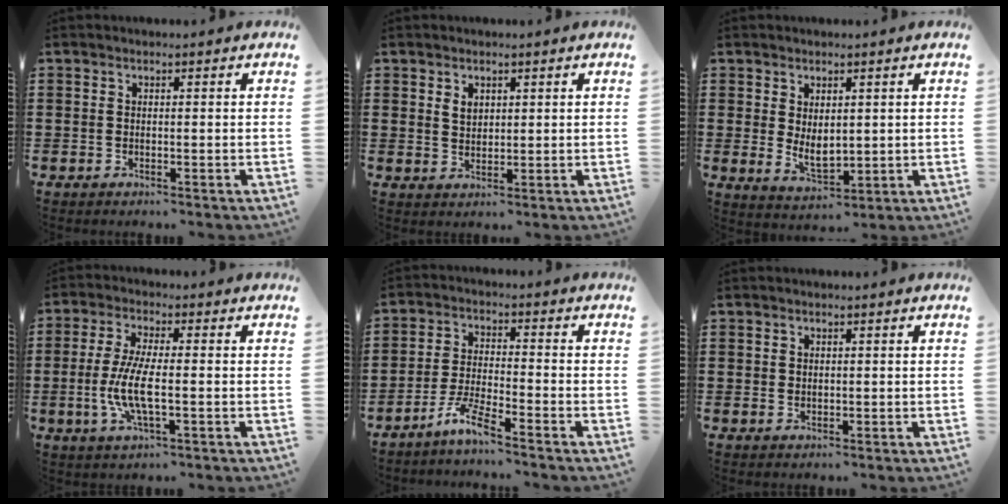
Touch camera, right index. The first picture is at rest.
{"total": 2.0, "force": [1.2, 1.3, 1.0], "torque": [-0.024, 0.003, 0.022]}
{"total": 4.0, "force": [0.8, 2.5, 3.1], "torque": [-0.053, 0.000, 0.016]}
{"total": 7.1, "force": [-1.6, 1.7, 6.7], "torque": [-0.150, -0.012, -0.038]}
{"total": 5.0, "force": [-4.2, 0.1, 2.8], "torque": [-0.075, -0.010, -0.086]}
{"total": 0.9, "force": [0.6, 0.6, 0.2], "torque": [-0.006, 0.001, 0.012]}